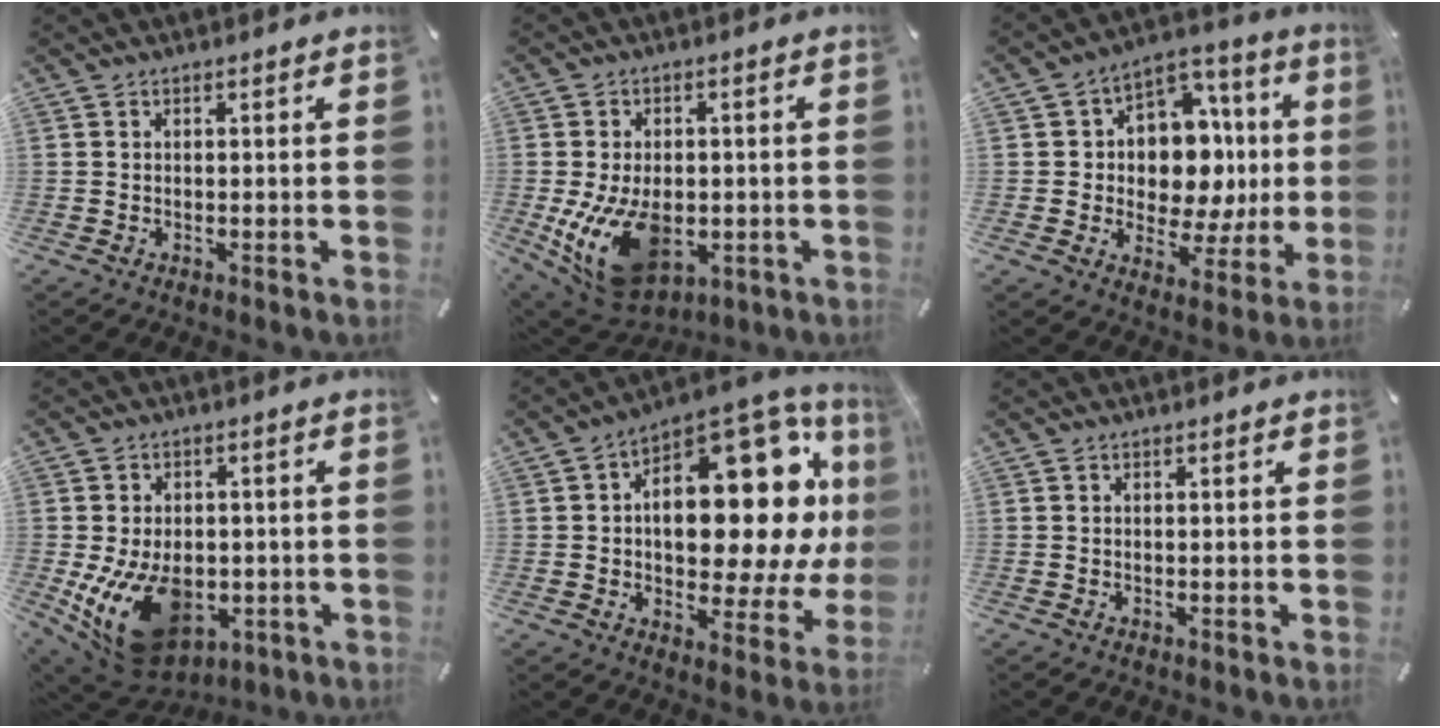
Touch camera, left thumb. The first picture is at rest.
{"total": 16.8, "force": [-3.4, 11.0, 12.3], "torque": [-0.229, -0.001, -0.046]}
{"total": 13.3, "force": [0.8, 11.0, 7.5], "torque": [-0.093, -0.026, 0.025]}
{"total": 17.7, "force": [-4.4, 11.9, 12.3], "torque": [-0.208, 0.008, -0.058]}
{"total": 24.4, "force": [5.4, 12.7, 20.1], "torque": [-0.271, -0.062, 0.094]}
{"total": 0.0}